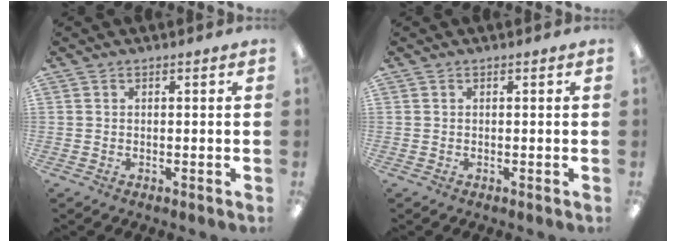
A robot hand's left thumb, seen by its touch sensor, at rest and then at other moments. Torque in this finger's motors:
{"motor_torque": [-0.13, 0.18, 0.61, 0.01, 0.02]}